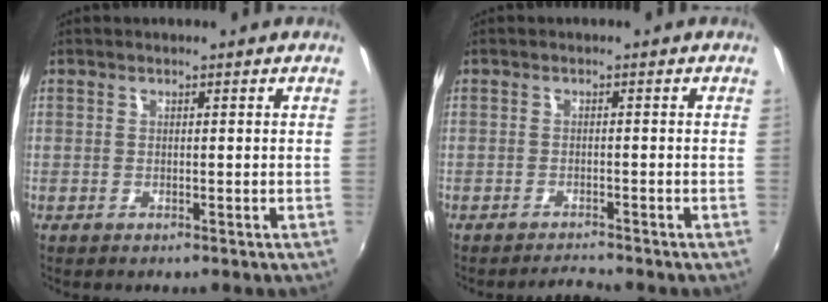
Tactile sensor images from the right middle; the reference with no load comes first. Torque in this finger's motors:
{"motor_torque": [0.08, -0.07, 0.01, 0.01]}